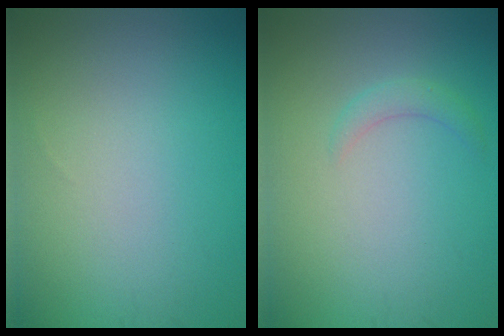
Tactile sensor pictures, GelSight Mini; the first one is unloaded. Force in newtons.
{"total": 1.3, "press": 1.3, "slide": 0.0}